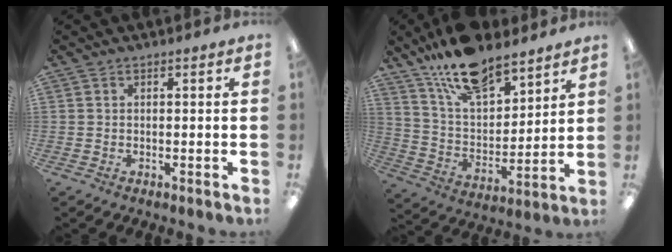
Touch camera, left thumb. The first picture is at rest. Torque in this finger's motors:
{"motor_torque": [2.50, 1.31, 1.38, -1.39, 0.19]}